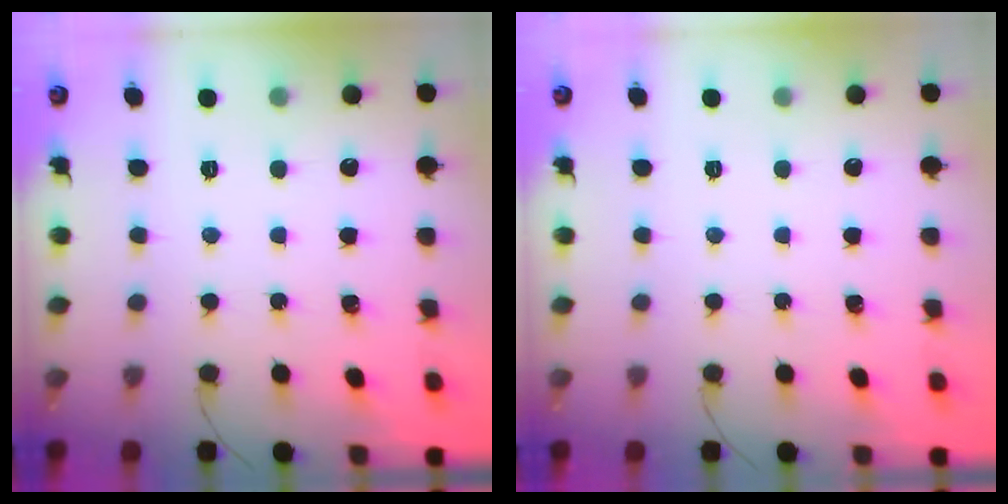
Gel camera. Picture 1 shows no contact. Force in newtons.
{"total": 0.0}